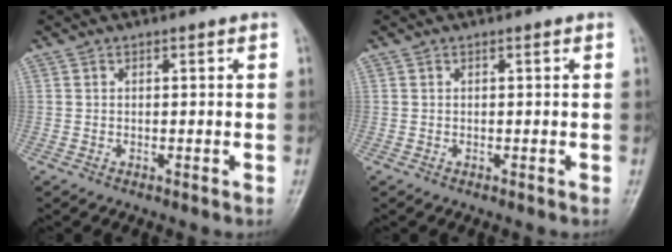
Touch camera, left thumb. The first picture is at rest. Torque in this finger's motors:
{"motor_torque": [-0.03, 0.03, 0.02, -0.02, 0.00]}